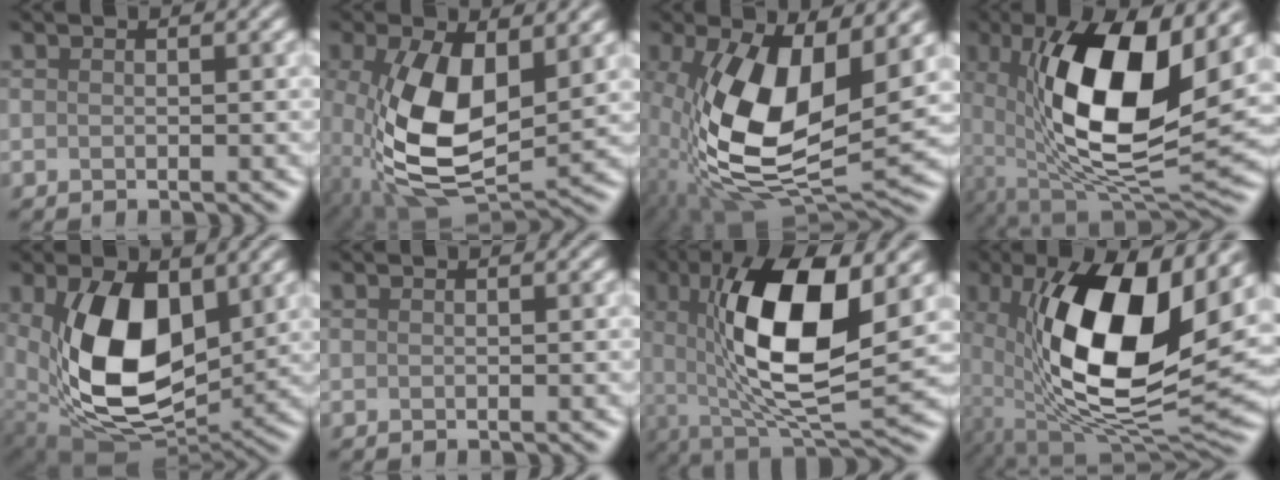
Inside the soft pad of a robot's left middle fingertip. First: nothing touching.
{"total": 8.4, "force": [0.2, 4.1, 7.3], "torque": [-0.175, -0.009, 0.011]}
{"total": 10.9, "force": [0.3, 5.1, 9.6], "torque": [-0.217, -0.017, 0.013]}
{"total": 12.3, "force": [2.6, 4.9, 11.0], "torque": [-0.194, -0.011, 0.047]}
{"total": 10.6, "force": [2.3, 6.2, 8.3], "torque": [-0.167, -0.013, 0.049]}
{"total": 0.0}
{"total": 11.1, "force": [2.5, 3.8, 10.2], "torque": [-0.190, -0.002, 0.050]}
{"total": 13.3, "force": [2.2, 5.8, 11.8], "torque": [-0.222, -0.015, 0.042]}